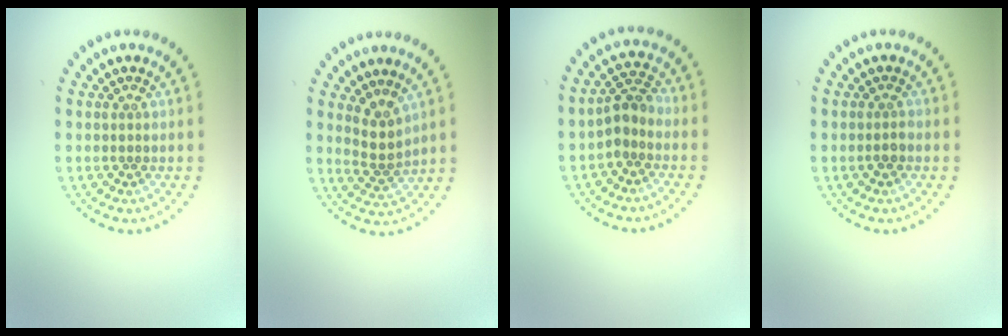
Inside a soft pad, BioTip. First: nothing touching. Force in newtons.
{"total": 2.4, "press": 1.7, "slide": 1.7}
{"total": 2.4, "press": 2.1, "slide": 1.2}
{"total": 1.0, "press": 0.8, "slide": 0.5}